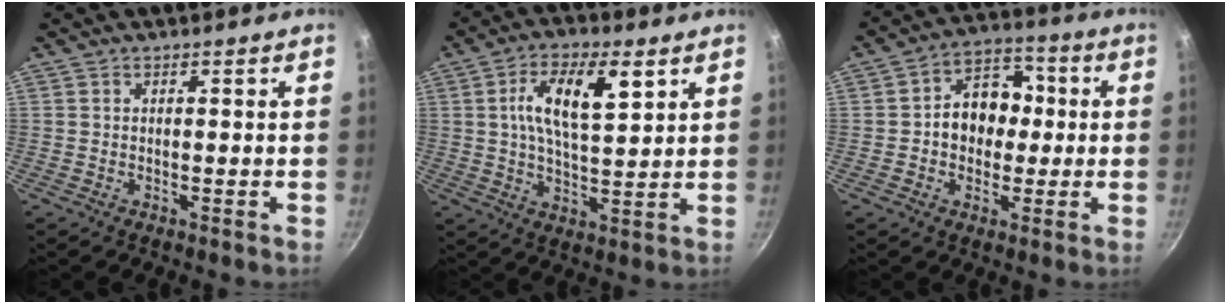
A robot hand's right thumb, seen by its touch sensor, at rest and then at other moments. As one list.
[{"total": 12.1, "force": [4.1, 5.0, 10.2], "torque": [-0.172, -0.006, 0.072]}, {"total": 10.7, "force": [0.1, 8.2, 6.9], "torque": [-0.064, 0.027, -0.007]}]